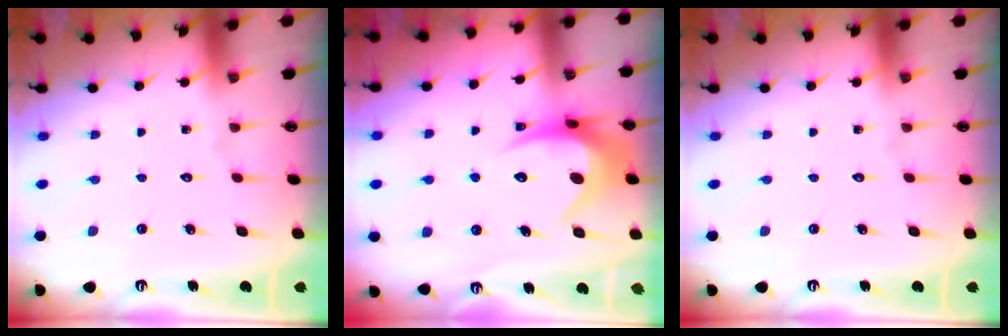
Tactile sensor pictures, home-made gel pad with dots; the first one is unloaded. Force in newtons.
{"total": 10.5, "press": 10.5, "slide": 0.4}
{"total": 0.0}